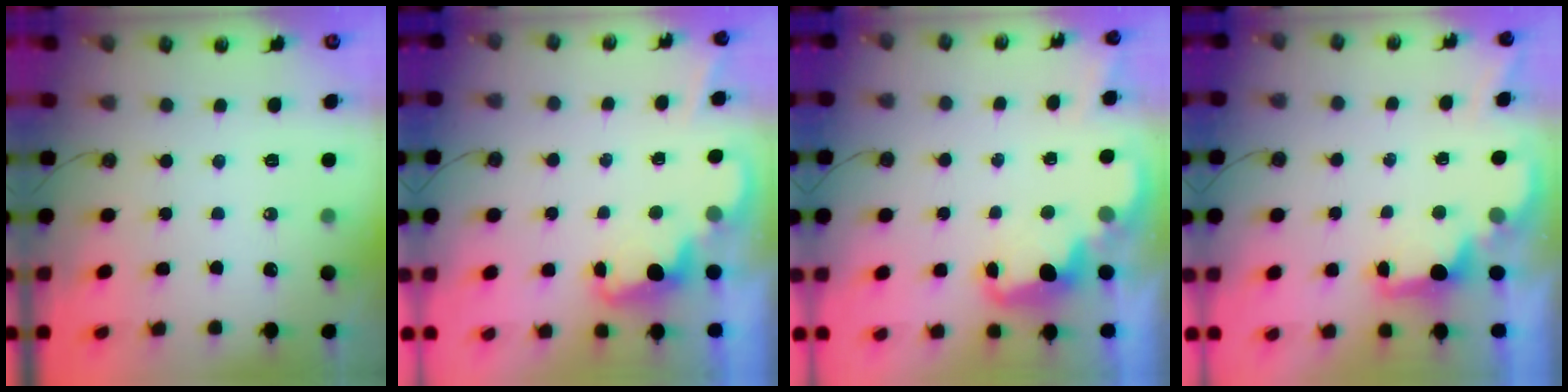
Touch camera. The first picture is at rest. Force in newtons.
{"total": 2.4, "press": 2.4, "slide": 0.5}
{"total": 2.8, "press": 2.7, "slide": 0.7}
{"total": 2.0, "press": 1.9, "slide": 0.8}